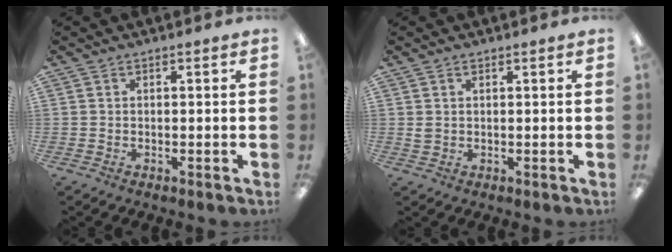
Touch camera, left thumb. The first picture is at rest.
{"total": 1.4, "force": [0.7, 0.9, 0.8], "torque": [-0.018, 0.003, 0.012]}